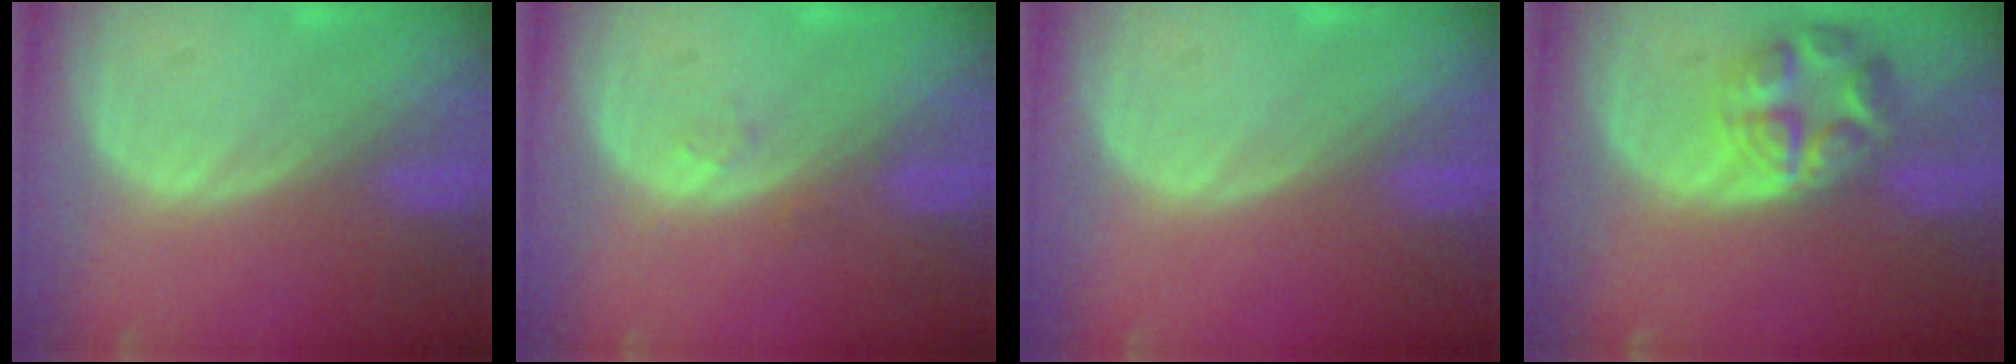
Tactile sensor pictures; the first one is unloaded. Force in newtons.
{"total": 1.1, "press": 1.0, "slide": 0.1}
{"total": 0.0}
{"total": 7.6, "press": 6.8, "slide": 3.4}